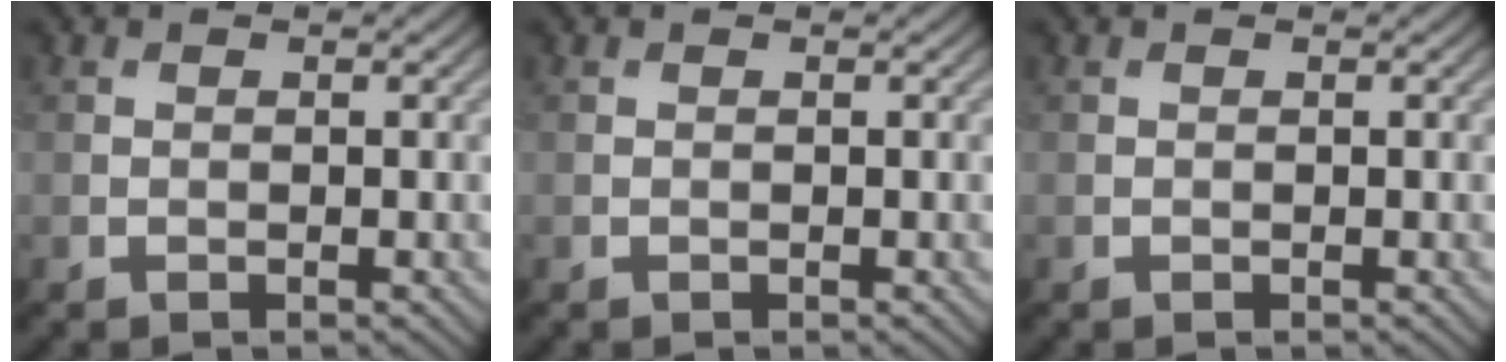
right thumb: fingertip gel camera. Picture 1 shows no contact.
{"total": 0.0}
{"total": 0.0}